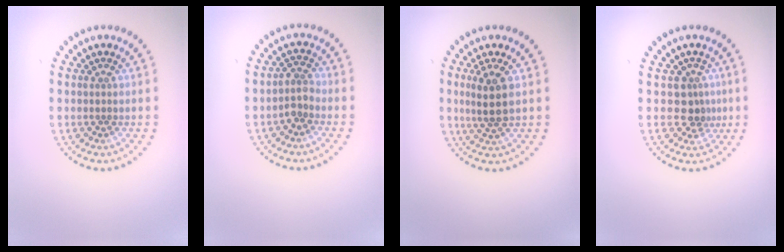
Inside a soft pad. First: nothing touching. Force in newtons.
{"total": 1.9, "press": 1.5, "slide": 1.1}
{"total": 2.9, "press": 2.5, "slide": 1.4}
{"total": 2.4, "press": 1.8, "slide": 1.6}